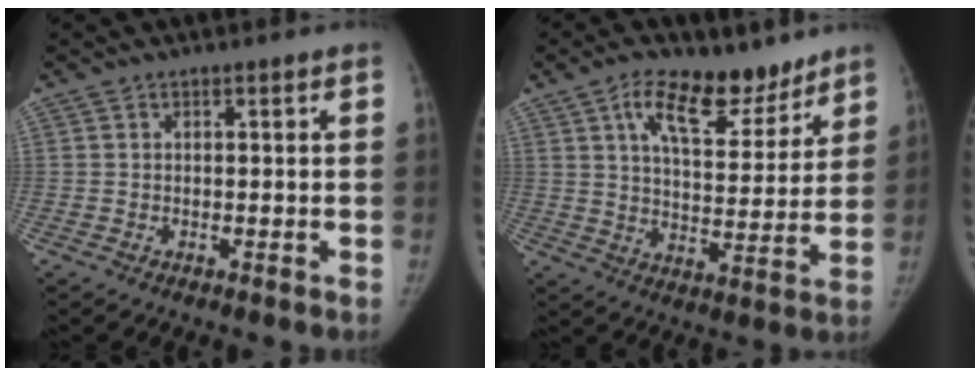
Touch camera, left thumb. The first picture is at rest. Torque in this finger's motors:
{"motor_torque": [1.12, 0.99, 0.15, 0.02, 0.06]}